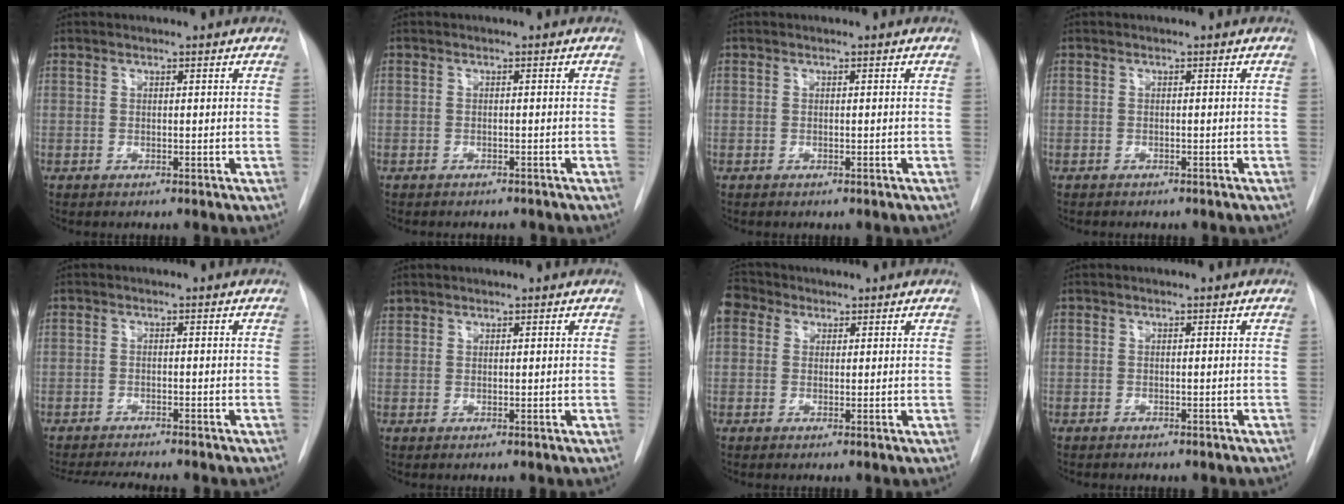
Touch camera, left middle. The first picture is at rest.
{"total": 5.0, "force": [-4.4, 1.8, 1.7], "torque": [-0.022, 0.001, -0.047]}
{"total": 0.9, "force": [-0.8, 0.3, 0.4], "torque": [-0.010, -0.001, -0.009]}
{"total": 3.2, "force": [-2.7, 1.0, 1.3], "torque": [-0.025, -0.006, -0.027]}
{"total": 6.9, "force": [-6.2, 0.5, 2.9], "torque": [-0.040, -0.010, -0.094]}
{"total": 1.2, "force": [1.0, 0.5, -0.2], "torque": [0.005, 0.009, 0.019]}
{"total": 5.2, "force": [2.7, 4.0, 1.9], "torque": [-0.054, 0.028, 0.053]}
{"total": 1.7, "force": [-1.4, 0.6, 0.7], "torque": [-0.017, -0.003, -0.015]}